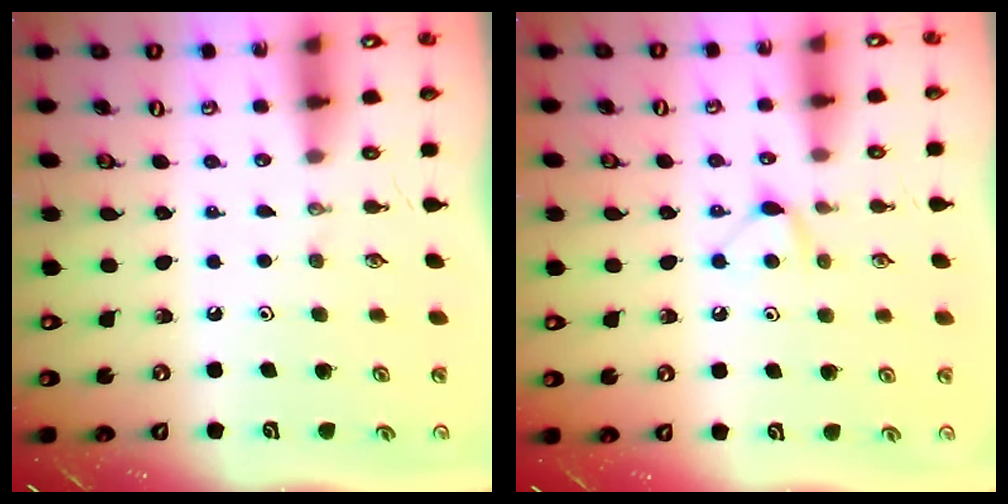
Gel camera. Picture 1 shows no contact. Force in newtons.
{"total": 5.9, "press": 5.8, "slide": 0.8}